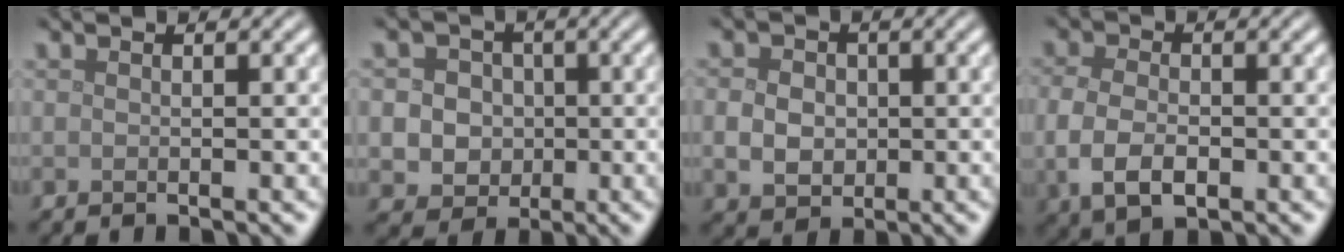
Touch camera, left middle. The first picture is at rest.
{"total": 5.5, "force": [0.3, 5.0, 2.3], "torque": [-0.018, 0.024, -0.015]}
{"total": 3.7, "force": [-0.1, 3.1, 2.0], "torque": [-0.035, 0.000, -0.008]}
{"total": 4.3, "force": [-0.9, 2.6, 3.2], "torque": [-0.072, -0.010, -0.018]}